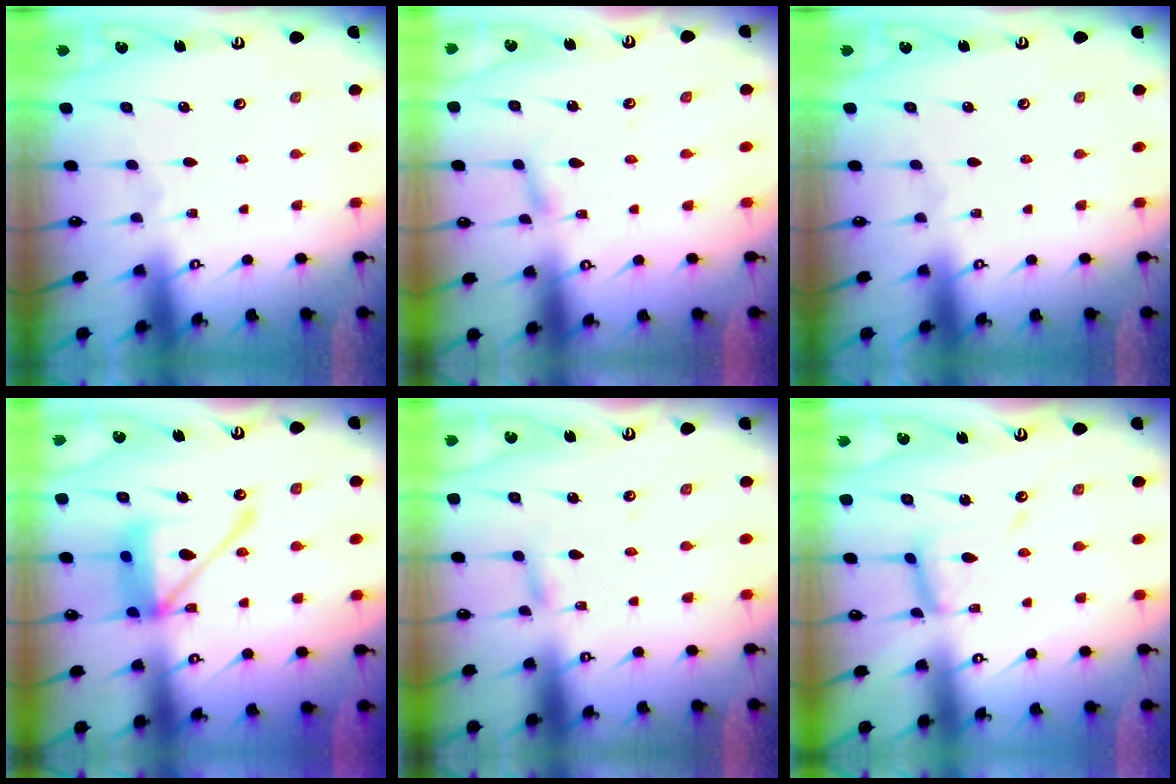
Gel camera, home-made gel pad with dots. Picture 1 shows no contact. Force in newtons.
{"total": 2.4, "press": 2.4, "slide": 0.2}
{"total": 0.0}
{"total": 15.8, "press": 15.7, "slide": 2.1}
{"total": 2.7, "press": 2.7, "slide": 0.1}
{"total": 11.1, "press": 11.0, "slide": 1.0}